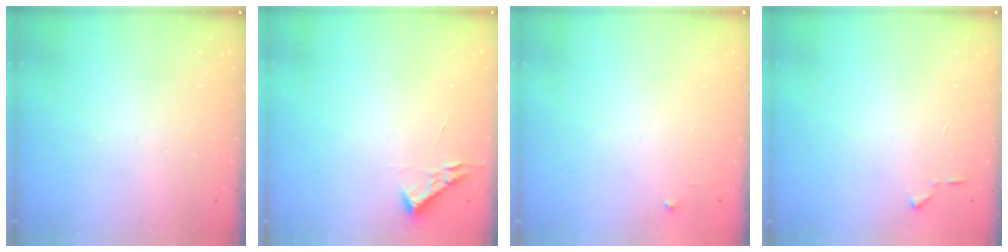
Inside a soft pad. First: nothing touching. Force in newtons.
{"total": 3.1, "press": 3.0, "slide": 0.4}
{"total": 3.2, "press": 3.2, "slide": 0.5}
{"total": 3.9, "press": 3.9, "slide": 0.5}